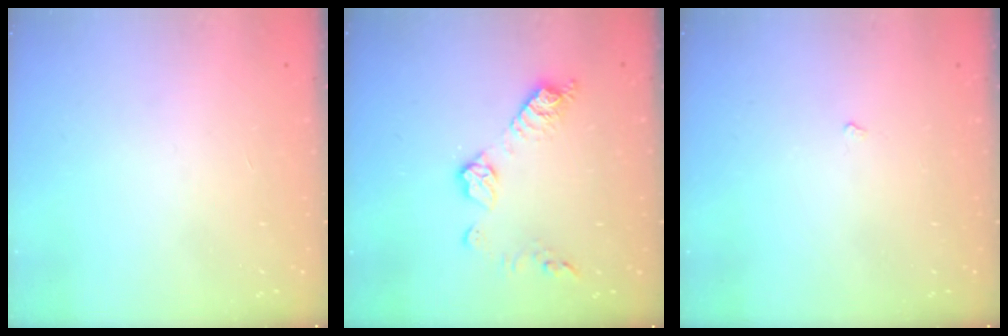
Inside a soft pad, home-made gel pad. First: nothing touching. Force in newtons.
{"total": 9.9, "press": 9.9, "slide": 0.4}
{"total": 2.2, "press": 2.1, "slide": 0.4}